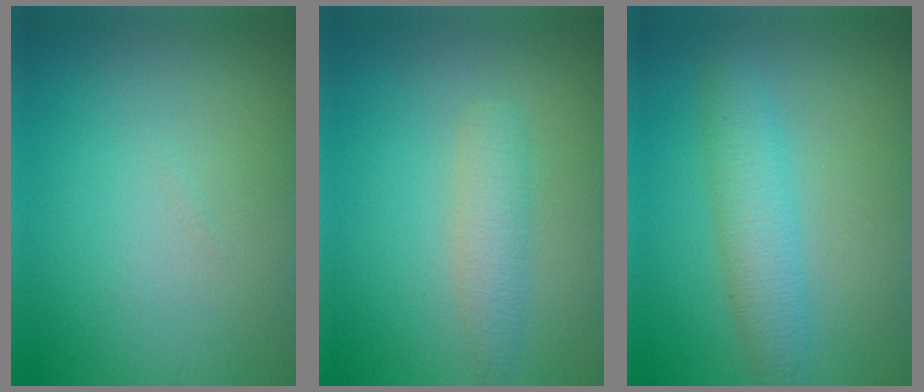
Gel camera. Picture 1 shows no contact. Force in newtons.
{"total": 2.3, "press": 2.3, "slide": 0.1}
{"total": 3.5, "press": 3.5, "slide": 0.1}